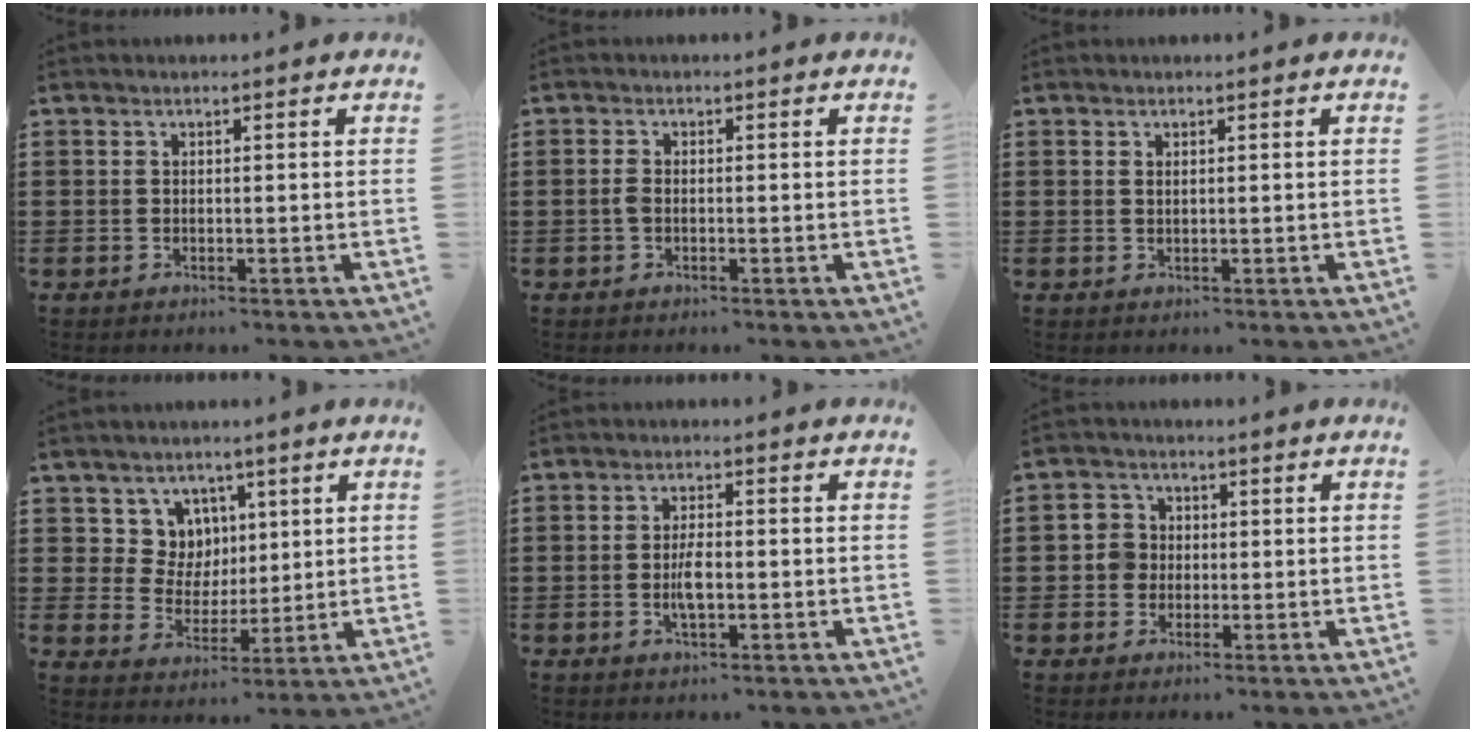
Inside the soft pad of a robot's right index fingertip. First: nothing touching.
{"total": 1.6, "force": [-0.4, 0.8, 1.3], "torque": [-0.034, -0.001, -0.010]}
{"total": 0.5, "force": [0.3, 0.2, 0.4], "torque": [-0.009, 0.001, 0.006]}
{"total": 6.9, "force": [3.2, 6.1, 1.0], "torque": [-0.050, -0.001, 0.061]}
{"total": 3.8, "force": [-0.7, 1.4, 3.5], "torque": [-0.078, -0.004, -0.016]}
{"total": 3.6, "force": [-0.4, 3.4, 0.9], "torque": [-0.031, 0.009, -0.010]}